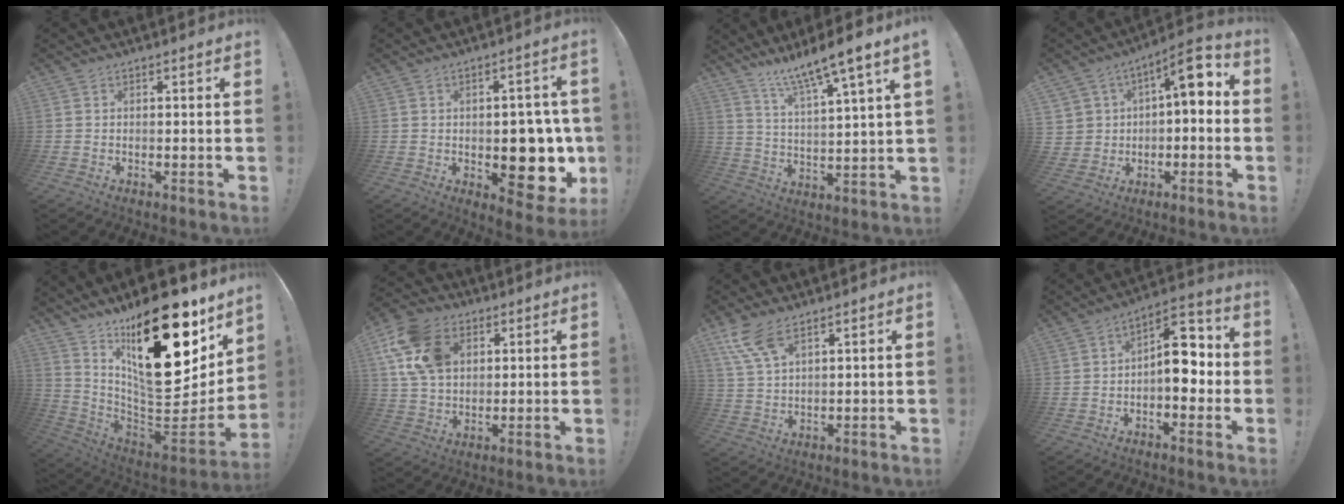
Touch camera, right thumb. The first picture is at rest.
{"total": 12.9, "force": [-1.8, 8.4, 9.6], "torque": [-0.097, 0.003, -0.020]}
{"total": 10.8, "force": [8.6, -0.1, 6.6], "torque": [-0.117, -0.064, 0.134]}
{"total": 9.6, "force": [2.6, 6.7, 6.4], "torque": [-0.082, -0.009, 0.047]}
{"total": 29.2, "force": [11.3, 13.0, 23.7], "torque": [-0.350, -0.088, 0.205]}
{"total": 16.1, "force": [5.9, 11.8, 9.3], "torque": [-0.167, -0.011, 0.117]}
{"total": 8.6, "force": [5.8, 3.0, 5.6], "torque": [-0.120, -0.024, 0.110]}
{"total": 11.5, "force": [-1.3, 7.0, 9.0], "torque": [-0.116, 0.014, -0.022]}